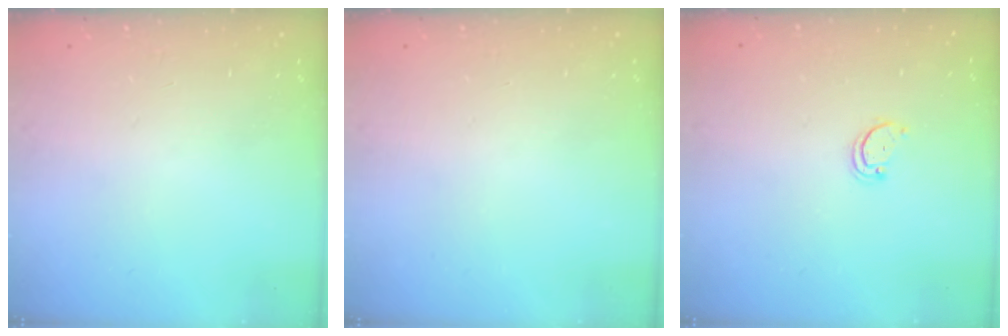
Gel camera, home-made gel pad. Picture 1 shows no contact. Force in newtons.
{"total": 0.0}
{"total": 1.9, "press": 1.9, "slide": 0.2}